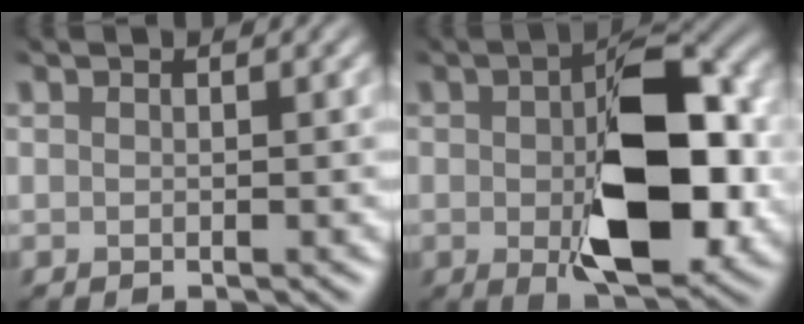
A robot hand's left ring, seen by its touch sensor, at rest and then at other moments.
{"total": 11.9, "force": [-1.5, 5.8, 10.3], "torque": [-0.148, -0.011, -0.016]}